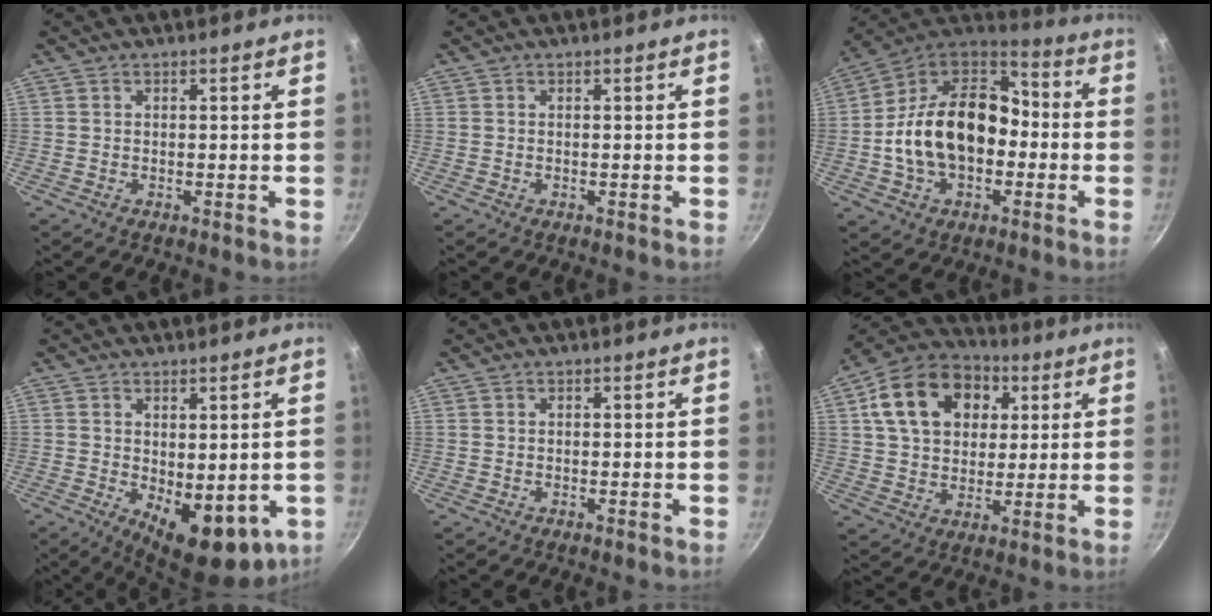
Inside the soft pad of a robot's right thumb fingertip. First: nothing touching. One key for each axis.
{"total": 0.0}
{"total": 21.2, "fx": -2.7, "fy": 14.6, "fz": 15.1, "tx": -0.241, "ty": 0.057, "tz": -0.054}
{"total": 11.6, "fx": -1.6, "fy": 6.0, "fz": 9.9, "tx": -0.112, "ty": -0.015, "tz": -0.006}
{"total": 0.0}
{"total": 18.3, "fx": 5.7, "fy": 13.4, "fz": 11.1, "tx": -0.167, "ty": 0.014, "tz": 0.088}